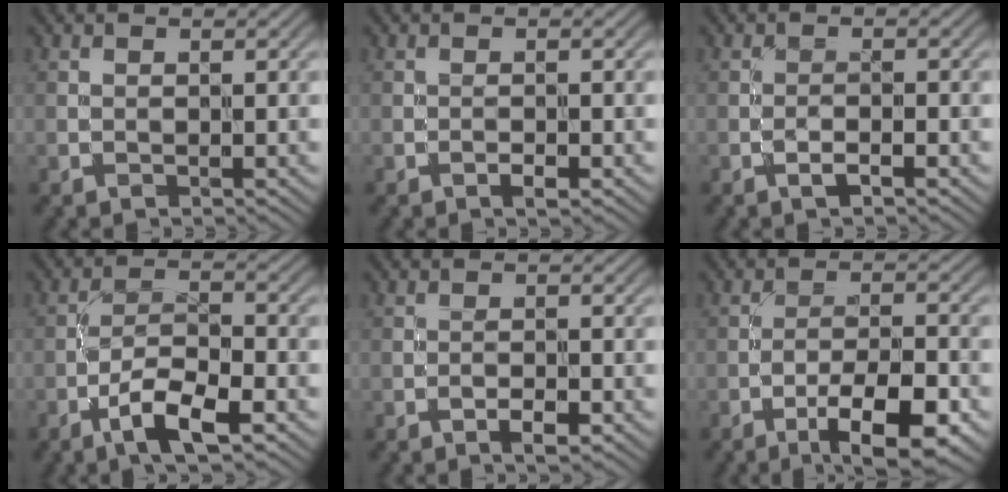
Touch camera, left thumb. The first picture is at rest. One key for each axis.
{"total": 1.0, "fx": -0.6, "fy": 0.3, "fz": 0.8, "tx": -0.012, "ty": 0.003, "tz": -0.011}
{"total": 1.3, "fx": -0.9, "fy": 0.2, "fz": 1.0, "tx": -0.016, "ty": 0.006, "tz": -0.017}
{"total": 6.5, "fx": -3.8, "fy": 1.8, "fz": 5.0, "tx": -0.095, "ty": 0.009, "tz": -0.073}
{"total": 1.8, "fx": -1.1, "fy": 0.5, "fz": 1.3, "tx": -0.021, "ty": 0.005, "tz": -0.020}
{"total": 8.7, "fx": -5.0, "fy": 2.4, "fz": 6.8, "tx": -0.108, "ty": 0.005, "tz": -0.074}